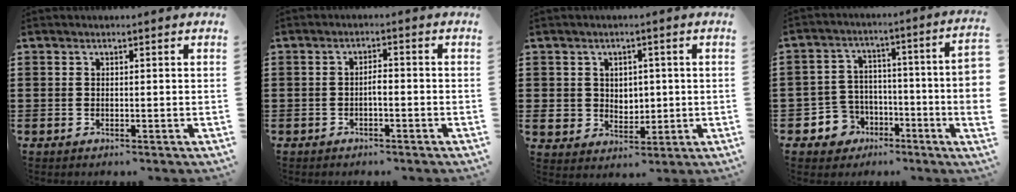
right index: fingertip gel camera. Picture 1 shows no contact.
{"total": 1.6, "force": [-0.7, 0.3, 1.5], "torque": [-0.029, 0.000, -0.013]}
{"total": 4.1, "force": [1.3, 3.8, 0.7], "torque": [-0.034, 0.012, 0.023]}
{"total": 6.9, "force": [-3.7, 4.4, 3.9], "torque": [-0.091, 0.013, -0.070]}